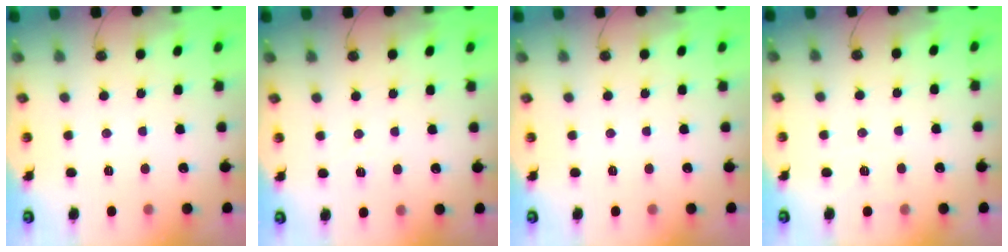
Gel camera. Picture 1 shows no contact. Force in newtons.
{"total": 4.2, "press": 3.9, "slide": 1.7}
{"total": 0.0}
{"total": 7.3, "press": 5.8, "slide": 4.4}